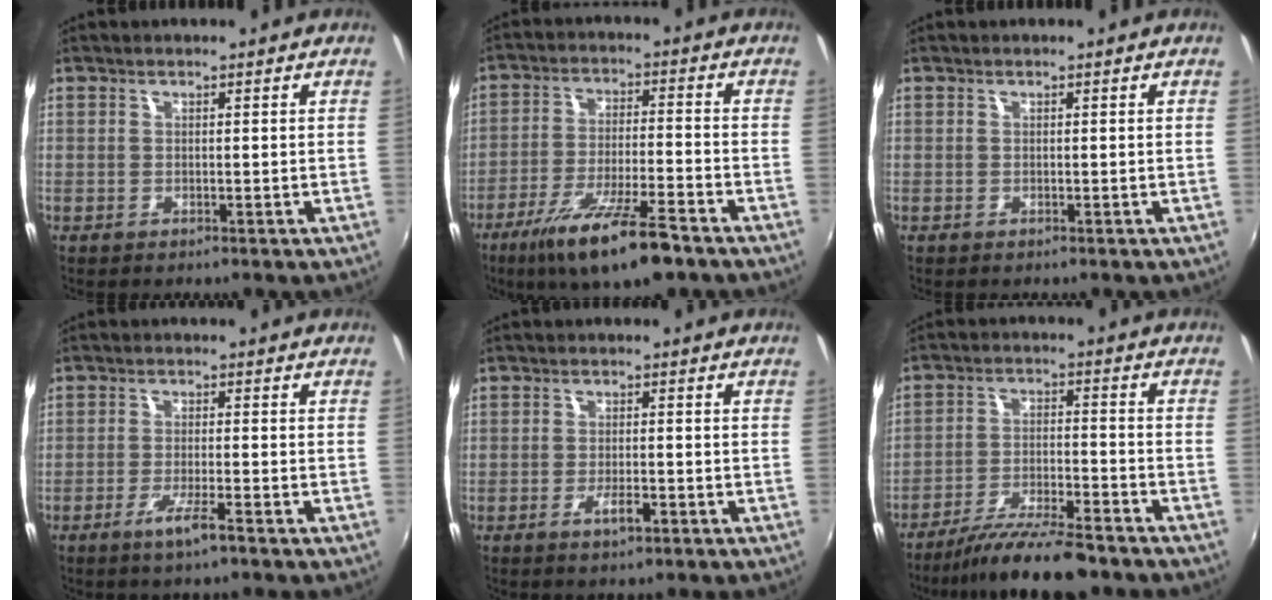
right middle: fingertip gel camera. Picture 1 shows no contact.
{"total": 13.9, "force": [-9.3, 2.5, 10.0], "torque": [-0.198, -0.030, -0.159]}
{"total": 0.0}
{"total": 4.2, "force": [-2.7, 0.0, 3.2], "torque": [-0.068, -0.008, -0.051]}
{"total": 2.8, "force": [-1.5, 0.7, 2.3], "torque": [-0.044, -0.003, -0.027]}
{"total": 12.3, "force": [-10.4, 1.7, 6.3], "torque": [-0.135, -0.020, -0.175]}